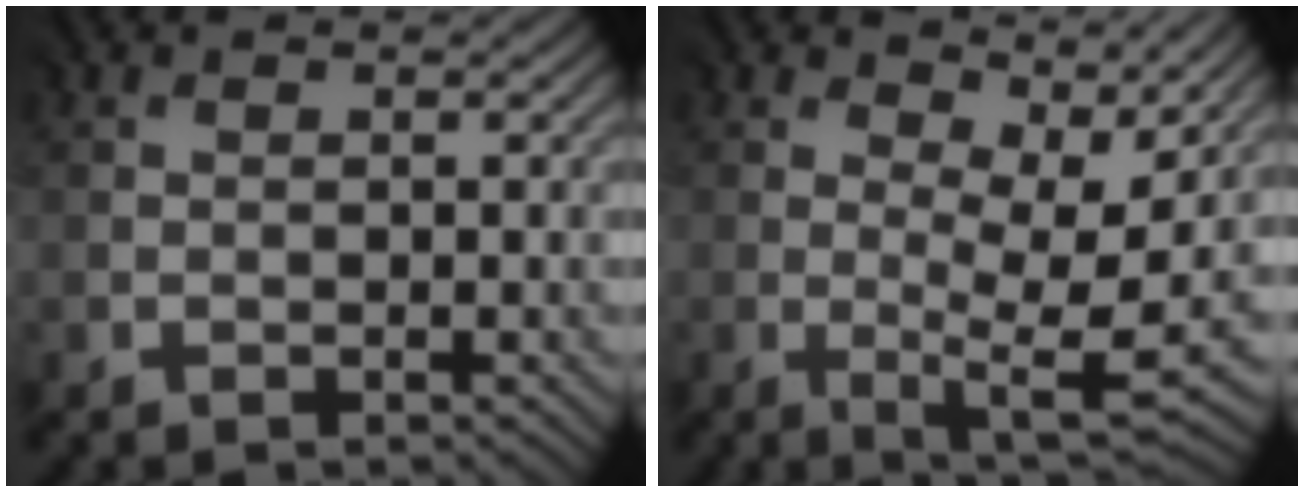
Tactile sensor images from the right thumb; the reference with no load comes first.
{"total": 8.3, "force": [2.5, 3.1, 7.3], "torque": [-0.124, -0.011, 0.049]}